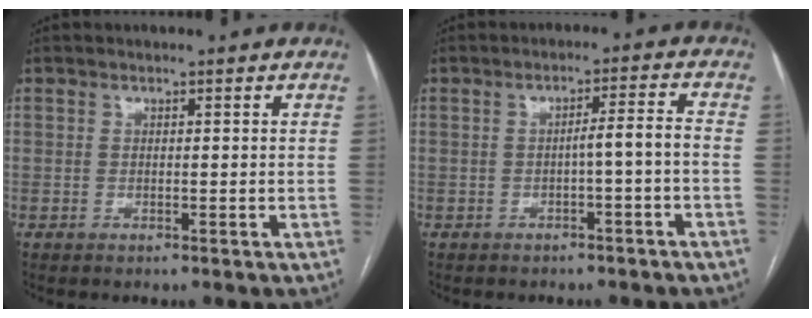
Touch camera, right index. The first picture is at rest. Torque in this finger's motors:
{"motor_torque": [0.50, -0.17, 0.21, 0.05]}